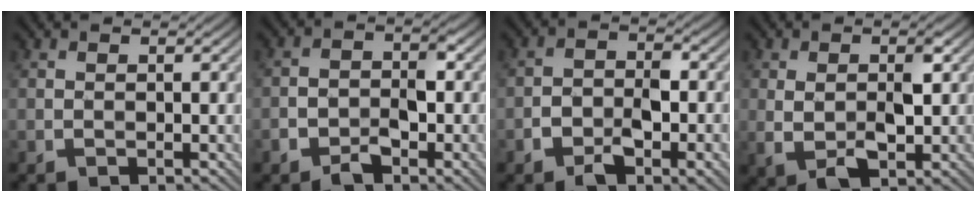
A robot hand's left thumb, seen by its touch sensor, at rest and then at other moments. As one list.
[{"total": 4.9, "force": [-2.3, 2.8, 3.3], "torque": [-0.044, 0.001, -0.043]}, {"total": 5.9, "force": [-2.7, 3.1, 4.2], "torque": [-0.063, 0.003, -0.050]}, {"total": 5.0, "force": [0.2, 2.6, 4.3], "torque": [-0.090, -0.010, 0.010]}]